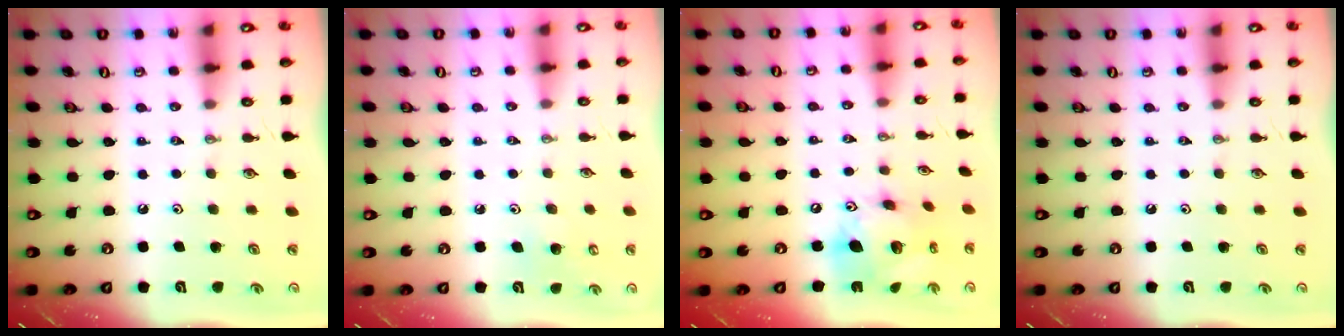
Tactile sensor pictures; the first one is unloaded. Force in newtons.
{"total": 7.0, "press": 7.0, "slide": 0.8}
{"total": 16.8, "press": 16.7, "slide": 1.8}
{"total": 0.0}